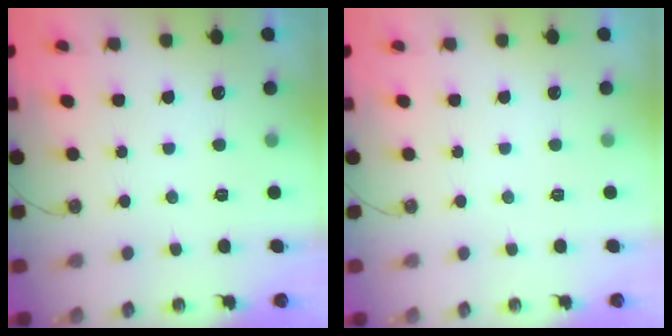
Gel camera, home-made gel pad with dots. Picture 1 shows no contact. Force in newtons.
{"total": 0.0}